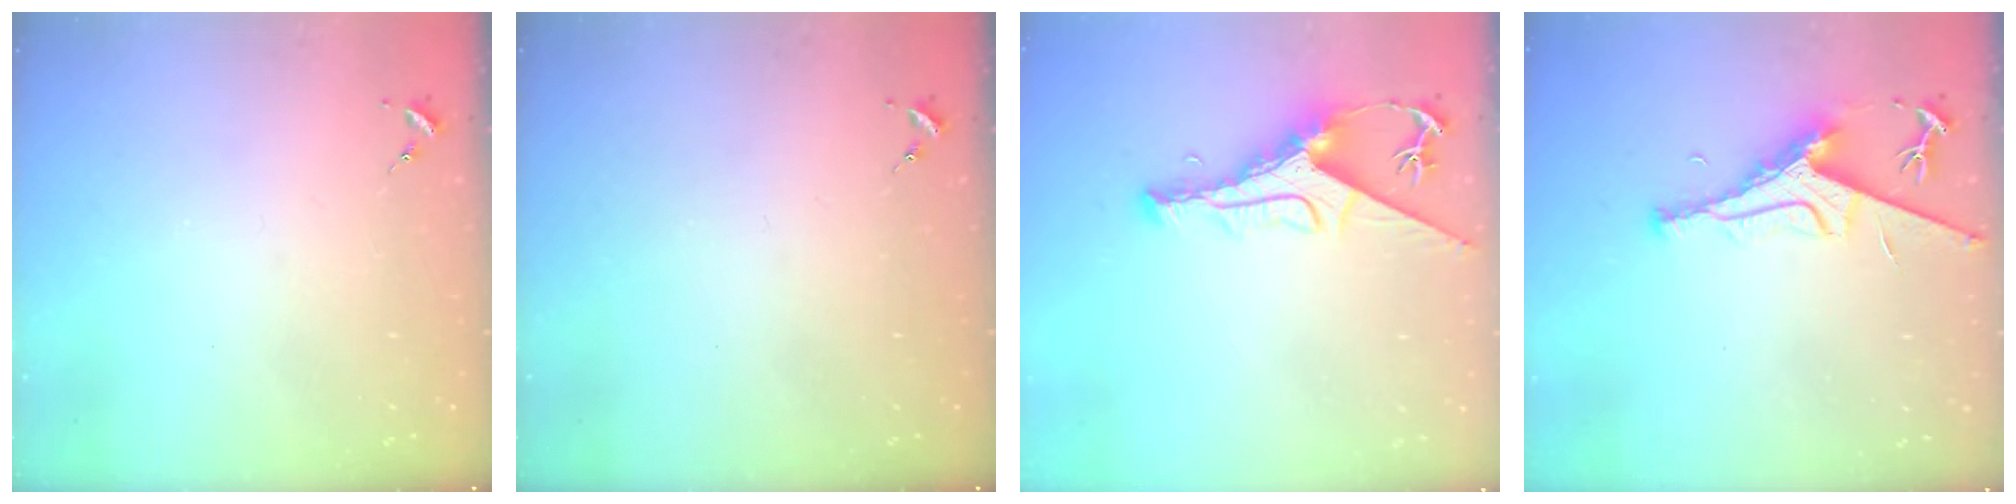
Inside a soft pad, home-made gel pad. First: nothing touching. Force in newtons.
{"total": 0.0}
{"total": 9.8, "press": 9.7, "slide": 1.4}
{"total": 8.1, "press": 8.0, "slide": 1.0}